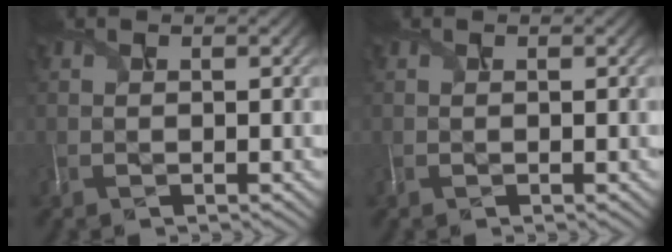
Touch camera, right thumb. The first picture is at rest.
{"total": 0.0}